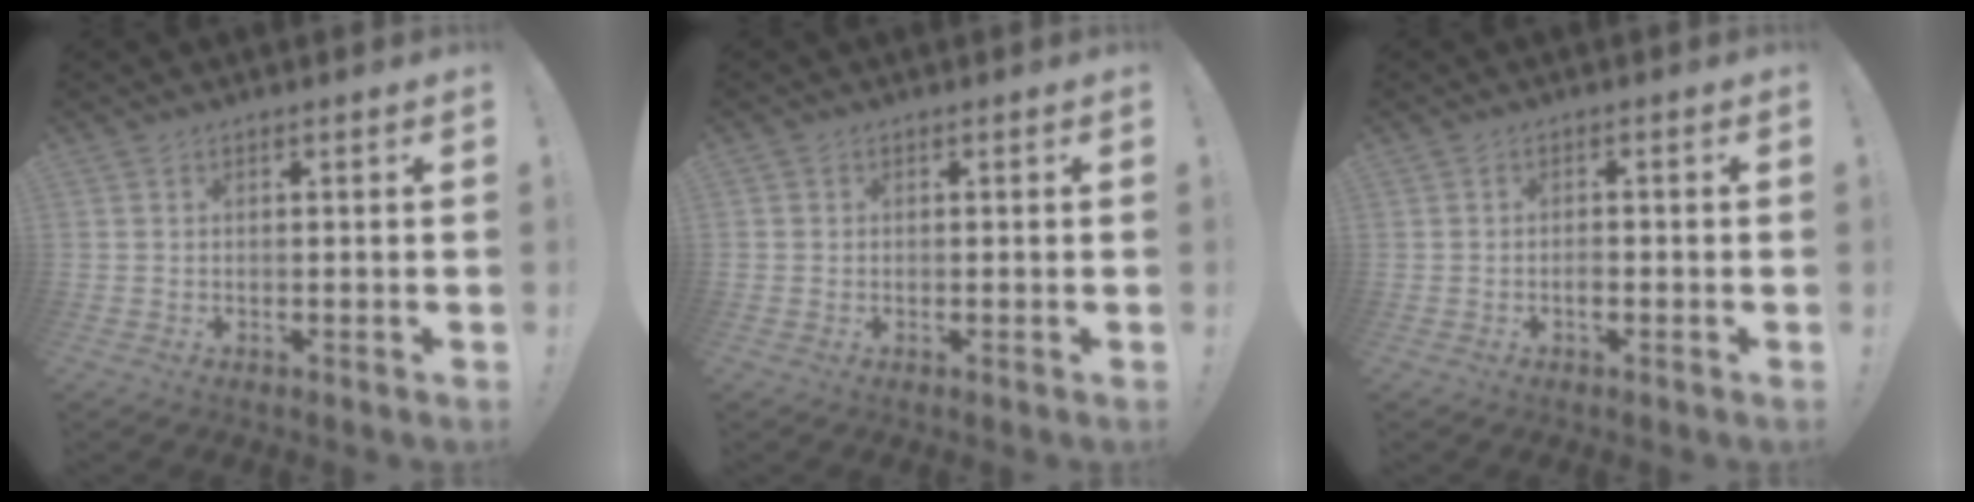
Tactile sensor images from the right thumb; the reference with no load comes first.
{"total": 0.8, "force": [0.4, 0.6, -0.2], "torque": [0.005, 0.001, 0.009]}
{"total": 1.4, "force": [-0.6, 0.7, 1.1], "torque": [-0.009, -0.002, -0.012]}